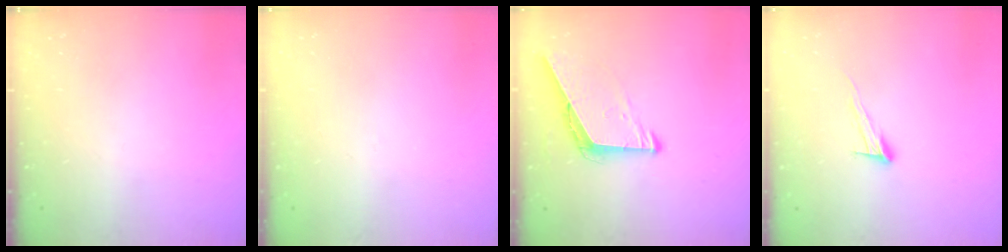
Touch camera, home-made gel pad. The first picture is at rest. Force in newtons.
{"total": 2.7, "press": 2.7, "slide": 0.3}
{"total": 7.1, "press": 7.1, "slide": 0.5}
{"total": 8.8, "press": 8.7, "slide": 0.2}